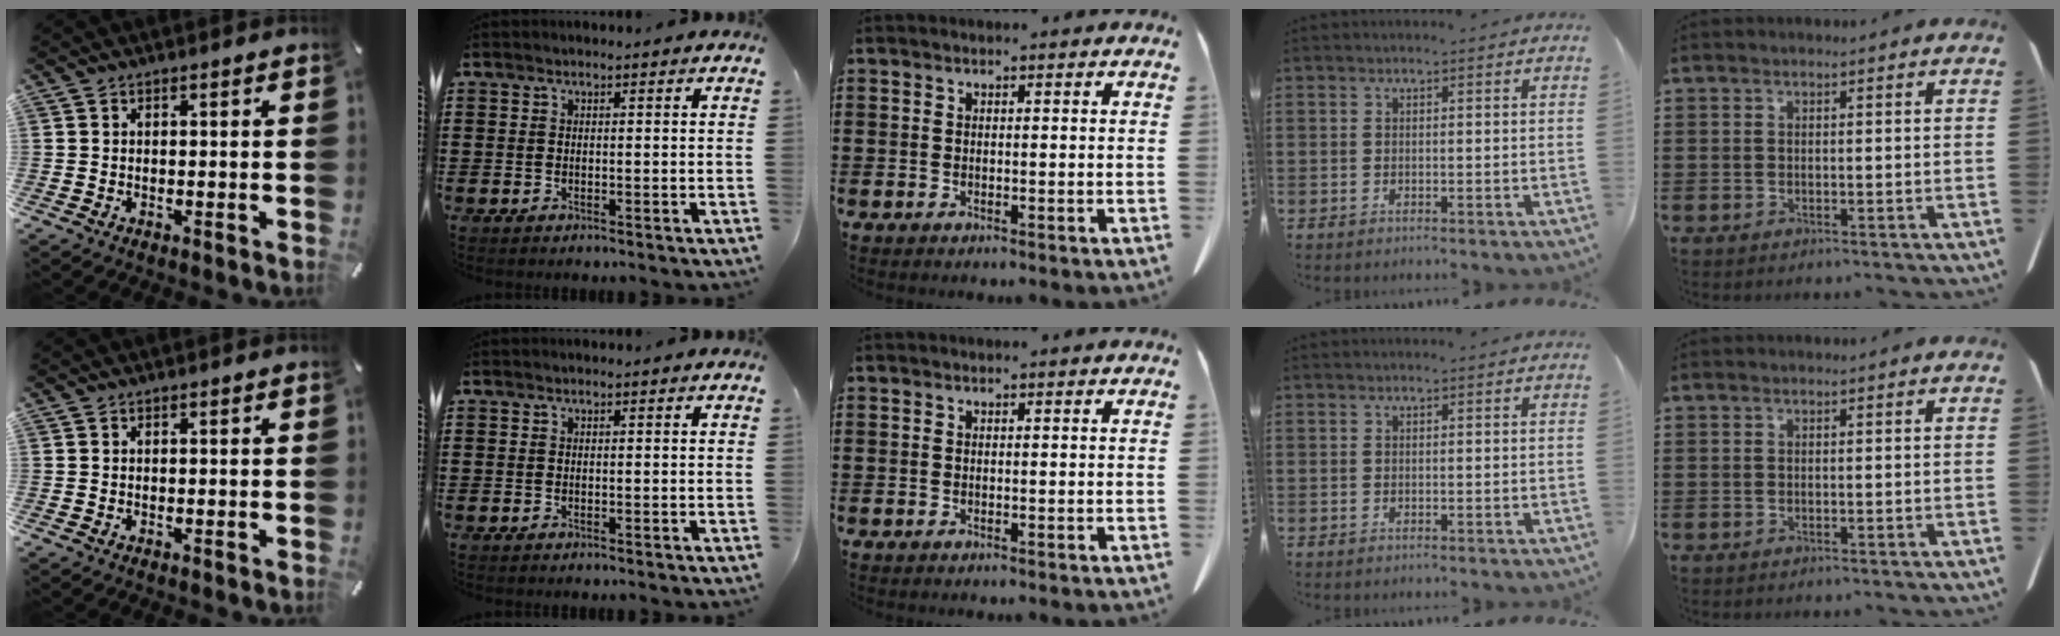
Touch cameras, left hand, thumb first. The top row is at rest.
{}